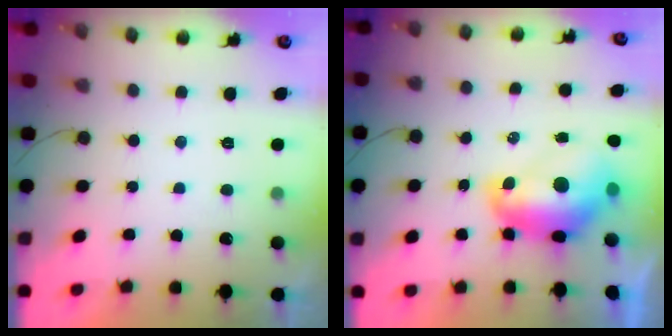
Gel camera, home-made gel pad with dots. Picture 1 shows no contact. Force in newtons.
{"total": 12.8, "press": 12.7, "slide": 1.4}